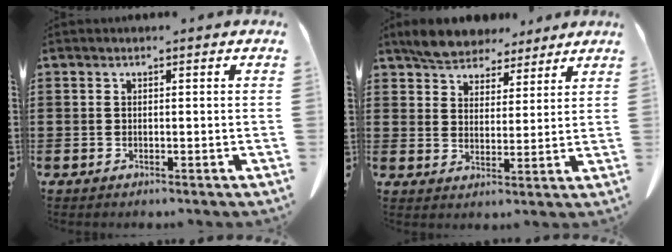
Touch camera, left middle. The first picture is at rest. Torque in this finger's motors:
{"motor_torque": [0.10, -0.07, 0.15, 0.04]}